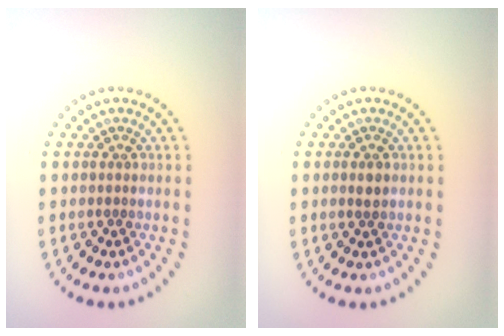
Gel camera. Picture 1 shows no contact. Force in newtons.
{"total": 1.0, "press": 1.0, "slide": 0.3}